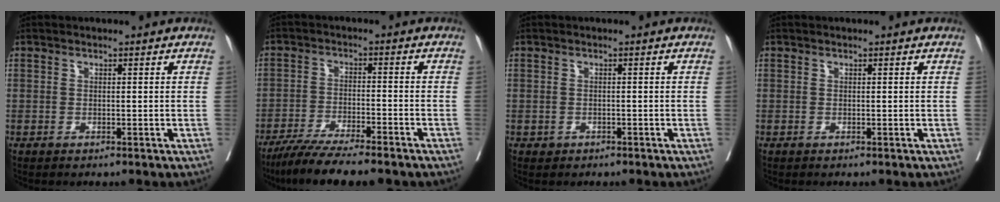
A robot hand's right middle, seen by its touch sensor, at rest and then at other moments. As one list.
[{"total": 10.7, "force": [-8.8, 0.7, 6.0], "torque": [-0.094, -0.025, -0.142]}, {"total": 0.9, "force": [-0.5, 0.8, 0.1], "torque": [-0.004, 0.003, -0.005]}, {"total": 0.0}]